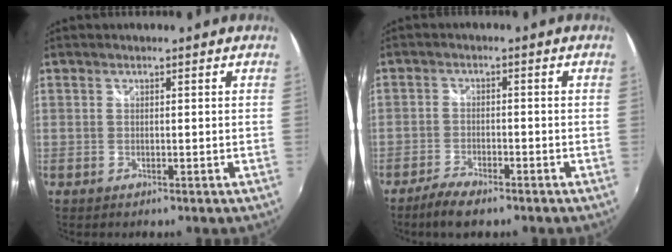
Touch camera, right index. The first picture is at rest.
{"total": 5.1, "force": [-4.0, 1.4, 2.8], "torque": [-0.080, -0.007, -0.078]}